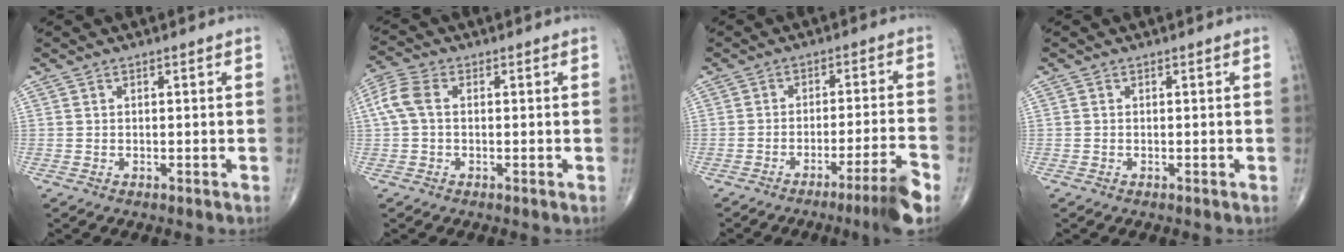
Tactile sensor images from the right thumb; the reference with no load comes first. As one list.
[{"total": 5.7, "force": [0.5, 3.6, 4.4], "torque": [-0.114, 0.019, 0.005]}, {"total": 8.1, "force": [-5.1, 0.0, 6.3], "torque": [-0.098, 0.020, -0.078]}, {"total": 0.0}]